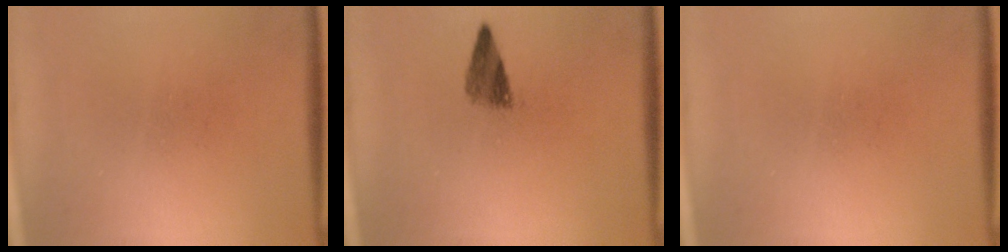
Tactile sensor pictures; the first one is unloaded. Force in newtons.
{"total": 2.9}
{"total": 0.0}